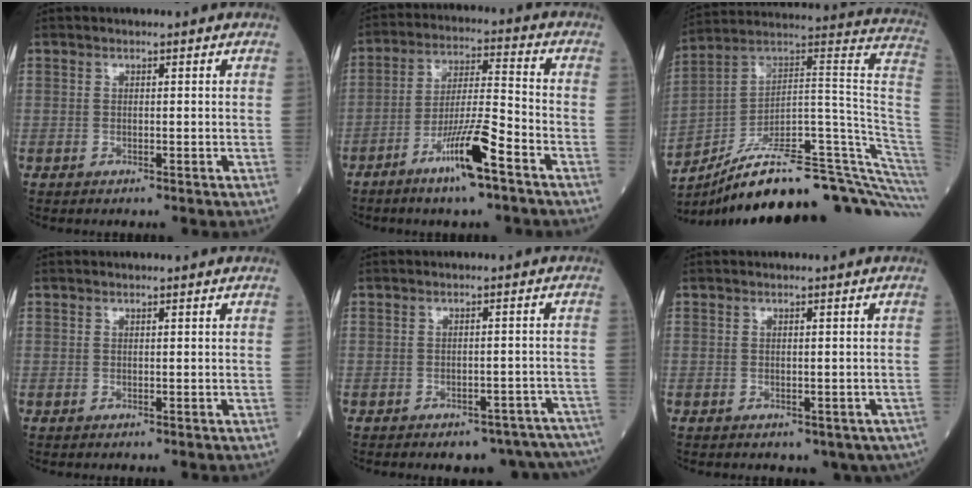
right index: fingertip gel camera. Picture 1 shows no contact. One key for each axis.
{"total": 10.4, "fx": -6.0, "fy": 0.4, "fz": 8.5, "tx": -0.159, "ty": -0.008, "tz": -0.107}
{"total": 30.7, "fx": -23.2, "fy": 2.9, "fz": 19.9, "tx": -0.166, "ty": 0.032, "tz": -0.335}
{"total": 0.0}
{"total": 12.7, "fx": -11.2, "fy": 4.4, "fz": 3.9, "tx": -0.012, "ty": 0.029, "tz": -0.119}
{"total": 4.7, "fx": -3.2, "fy": 2.8, "fz": 2.2, "tx": -0.006, "ty": 0.003, "tz": -0.039}